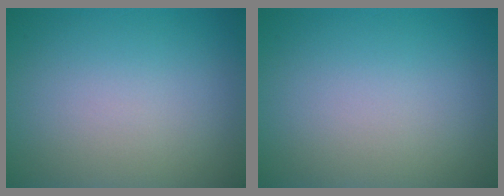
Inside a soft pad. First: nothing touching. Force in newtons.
{"total": 0.0}